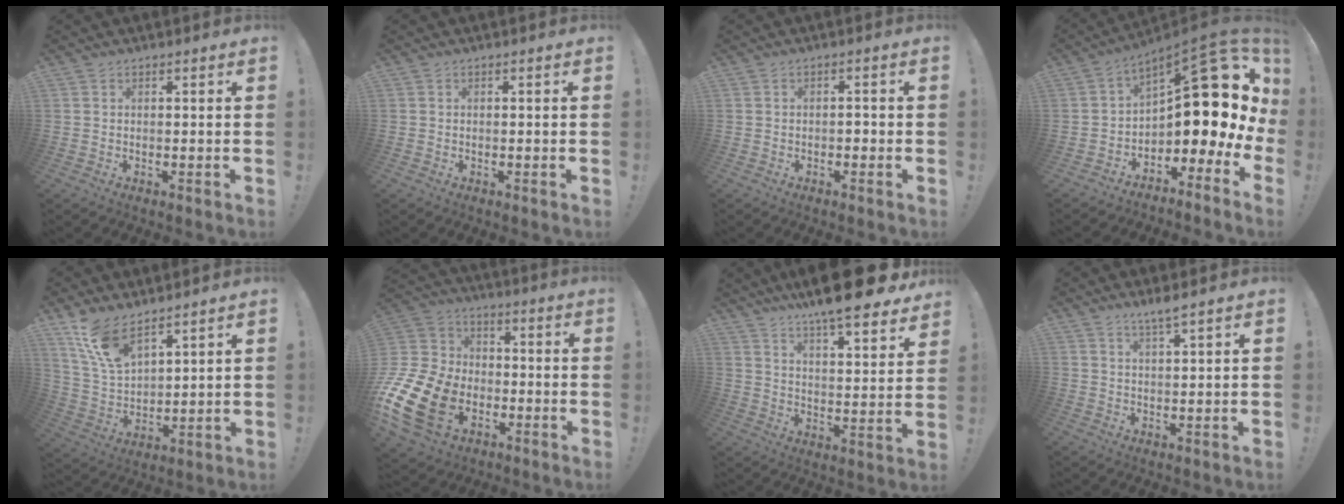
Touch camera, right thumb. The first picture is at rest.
{"total": 0.0}
{"total": 1.5, "force": [-1.0, 0.8, 0.9], "torque": [-0.018, 0.005, -0.017]}
{"total": 15.8, "force": [6.9, 7.3, 12.3], "torque": [-0.154, -0.068, 0.124]}
{"total": 12.2, "force": [9.5, 4.8, 6.1], "torque": [-0.130, -0.052, 0.184]}
{"total": 22.2, "force": [-7.6, 15.9, 13.6], "torque": [-0.267, 0.042, -0.112]}
{"total": 13.0, "force": [10.7, 1.3, 7.3], "torque": [-0.115, -0.086, 0.173]}
{"total": 3.5, "force": [2.6, -0.3, 2.4], "torque": [-0.041, -0.013, 0.041]}